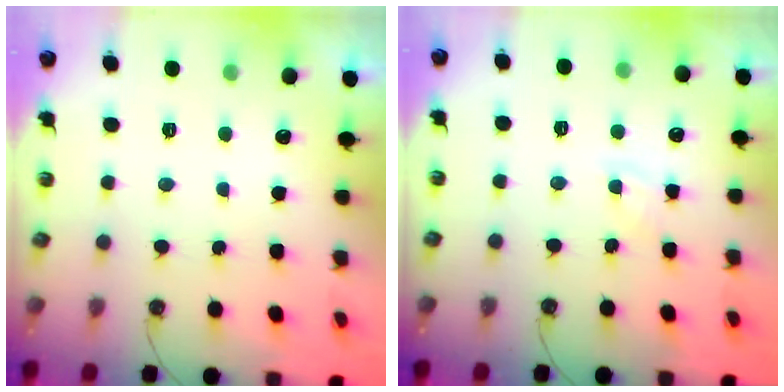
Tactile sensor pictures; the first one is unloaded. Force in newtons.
{"total": 6.1, "press": 6.1, "slide": 0.6}